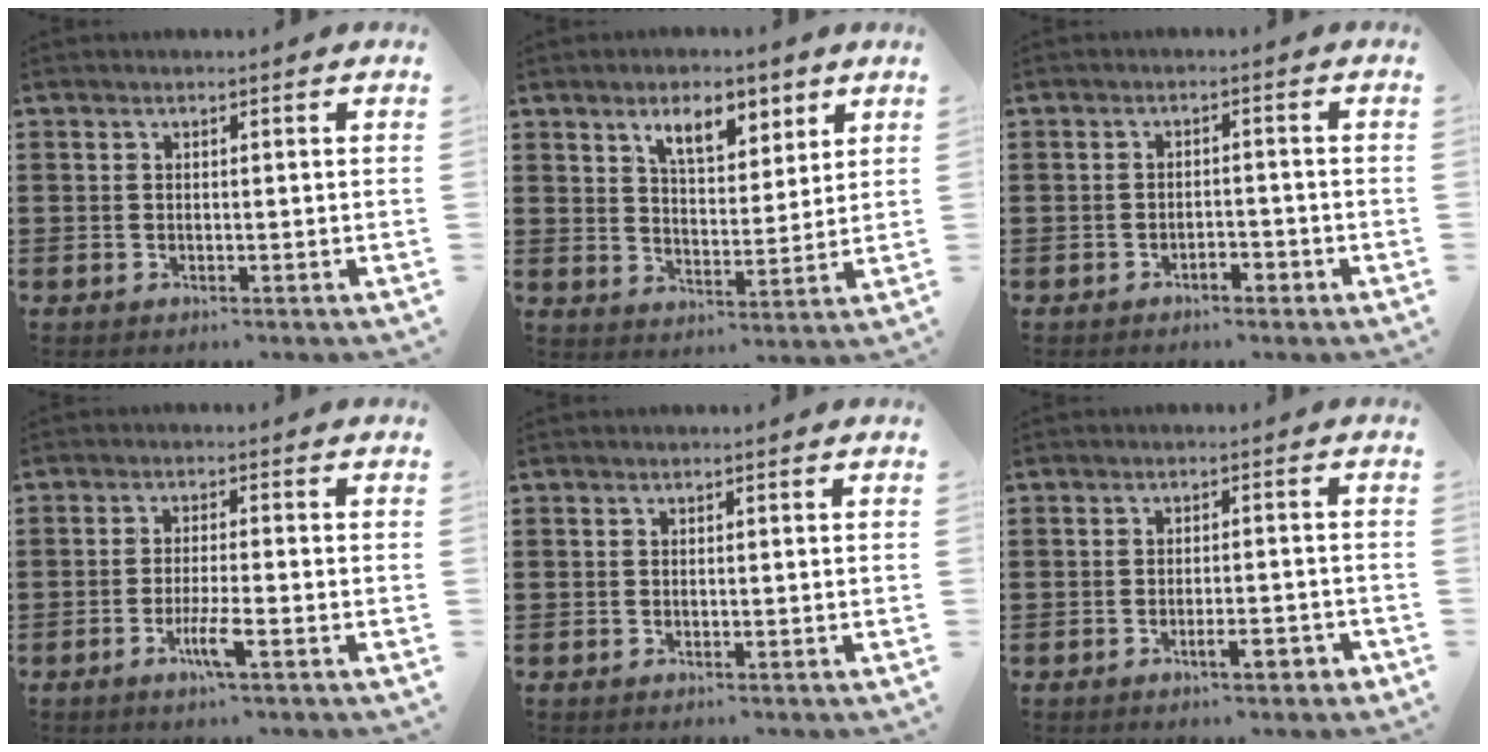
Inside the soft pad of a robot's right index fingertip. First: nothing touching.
{"total": 7.2, "force": [4.7, 3.1, 4.5], "torque": [-0.071, -0.006, 0.078]}
{"total": 1.9, "force": [-1.5, 0.8, 0.8], "torque": [-0.019, 0.003, -0.031]}
{"total": 4.3, "force": [-2.2, 0.2, 3.7], "torque": [-0.075, -0.012, -0.041]}
{"total": 0.0}
{"total": 3.8, "force": [-2.2, 1.3, 2.9], "torque": [-0.046, 0.005, -0.038]}